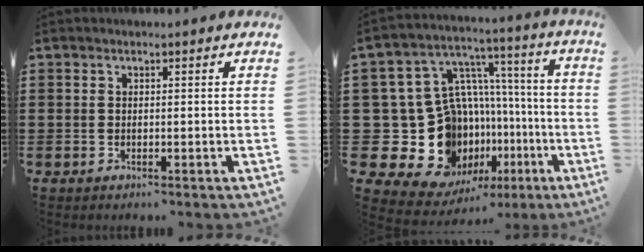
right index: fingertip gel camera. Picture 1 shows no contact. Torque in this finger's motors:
{"motor_torque": [1.31, -0.38, 0.32, 0.03]}